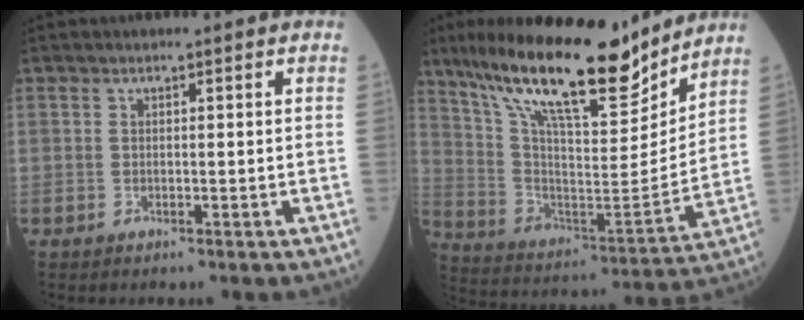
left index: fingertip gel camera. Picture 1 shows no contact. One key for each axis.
{"total": 21.4, "fx": 16.9, "fy": 4.2, "fz": 12.5, "tx": -0.228, "ty": -0.006, "tz": 0.292}